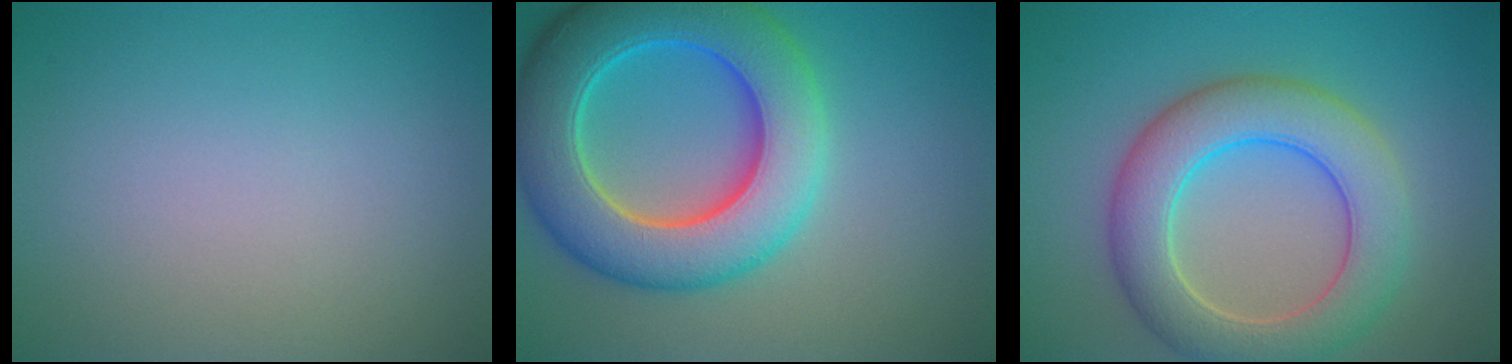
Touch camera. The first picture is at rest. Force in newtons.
{"total": 10.8, "press": 10.8, "slide": 0.2}
{"total": 7.6, "press": 7.6, "slide": 0.4}